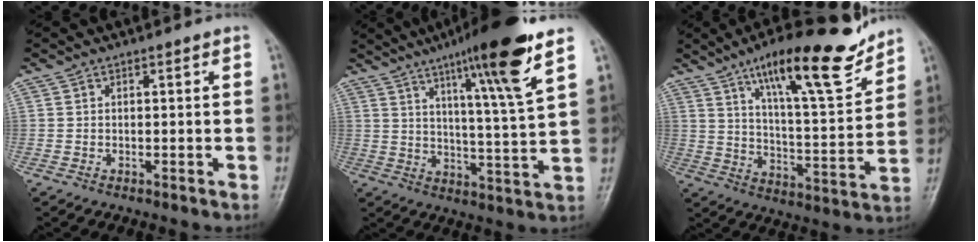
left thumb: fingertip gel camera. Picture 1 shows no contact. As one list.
[{"total": 16.3, "force": [9.5, 0.8, 13.2], "torque": [-0.201, -0.047, 0.148]}, {"total": 19.3, "force": [12.9, 4.7, 13.5], "torque": [-0.178, -0.068, 0.209]}]